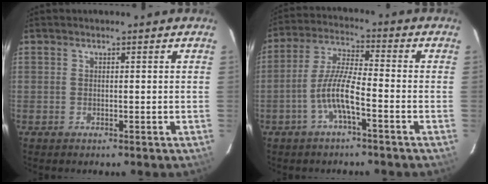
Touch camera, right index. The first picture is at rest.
{"total": 7.6, "force": [-3.4, 1.0, 6.8], "torque": [-0.146, 0.010, -0.064]}